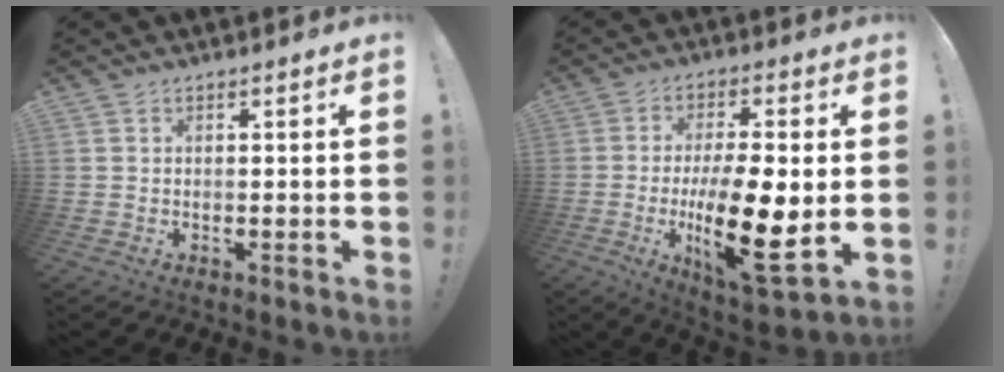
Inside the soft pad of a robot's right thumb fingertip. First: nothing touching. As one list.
[{"total": 18.8, "force": [-2.8, 6.5, 17.5], "torque": [-0.302, -0.006, -0.042]}]